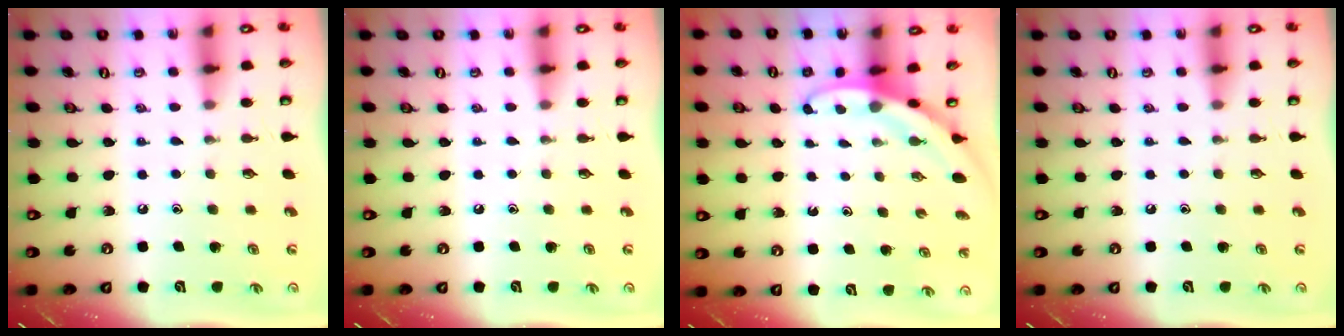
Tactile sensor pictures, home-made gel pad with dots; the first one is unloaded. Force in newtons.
{"total": 0.0}
{"total": 2.9, "press": 2.9, "slide": 0.1}
{"total": 0.0}